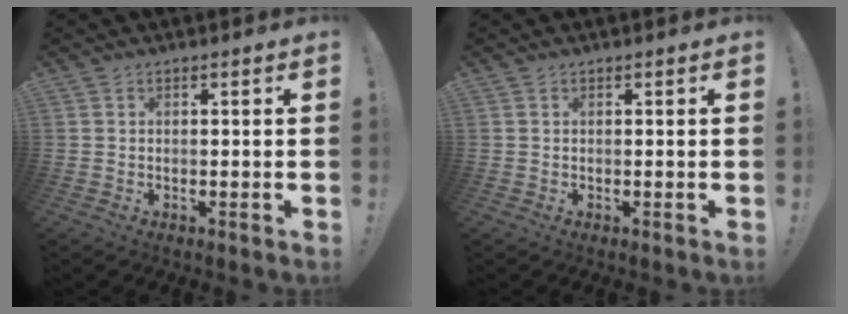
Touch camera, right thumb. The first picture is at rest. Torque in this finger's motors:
{"motor_torque": [-0.01, 0.02, -0.12, 0.11, 0.01]}